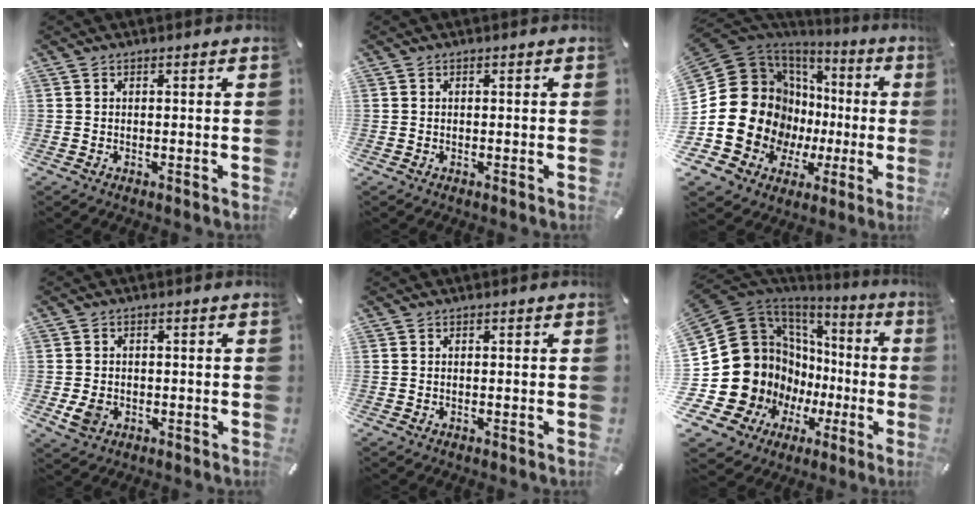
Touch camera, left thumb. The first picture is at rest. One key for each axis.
{"total": 0.0}
{"total": 20.5, "fx": 0.0, "fy": 17.5, "fz": 10.7, "tx": -0.221, "ty": -0.039, "tz": 0.026}
{"total": 3.9, "fx": -0.8, "fy": 3.1, "fz": 2.2, "tx": -0.058, "ty": -0.002, "tz": -0.016}
{"total": 0.0}
{"total": 22.2, "fx": 0.0, "fy": 17.9, "fz": 13.2, "tx": -0.251, "ty": -0.063, "tz": 0.056}